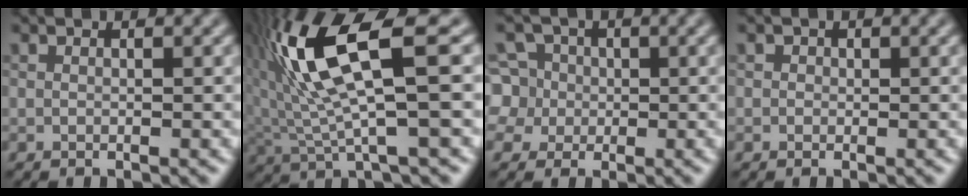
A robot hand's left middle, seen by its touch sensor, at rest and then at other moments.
{"total": 9.7, "force": [2.2, 2.5, 9.1], "torque": [-0.194, 0.012, 0.052]}
{"total": 5.9, "force": [1.3, 5.5, 1.8], "torque": [-0.043, 0.035, 0.010]}
{"total": 0.5, "force": [-0.1, 0.5, -0.2], "torque": [0.003, 0.002, 0.002]}